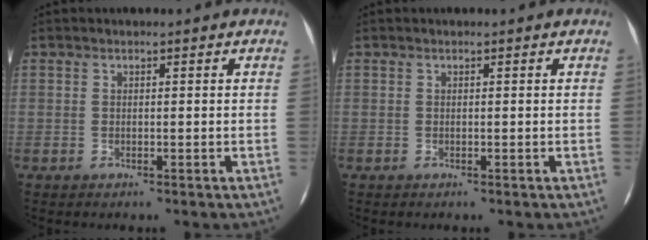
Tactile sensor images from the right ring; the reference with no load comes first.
{"total": 0.0}